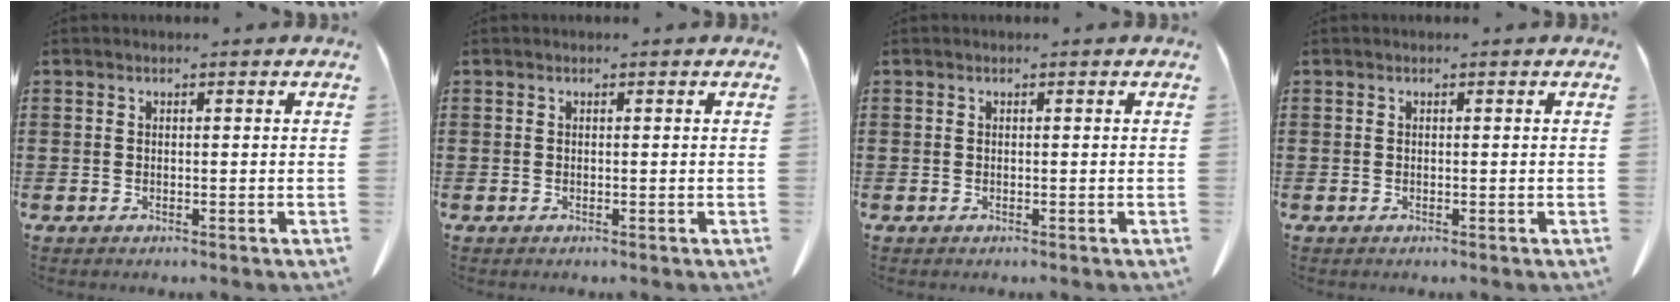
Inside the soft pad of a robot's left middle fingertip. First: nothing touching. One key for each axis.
{"total": 0.0}
{"total": 0.0}
{"total": 0.0}